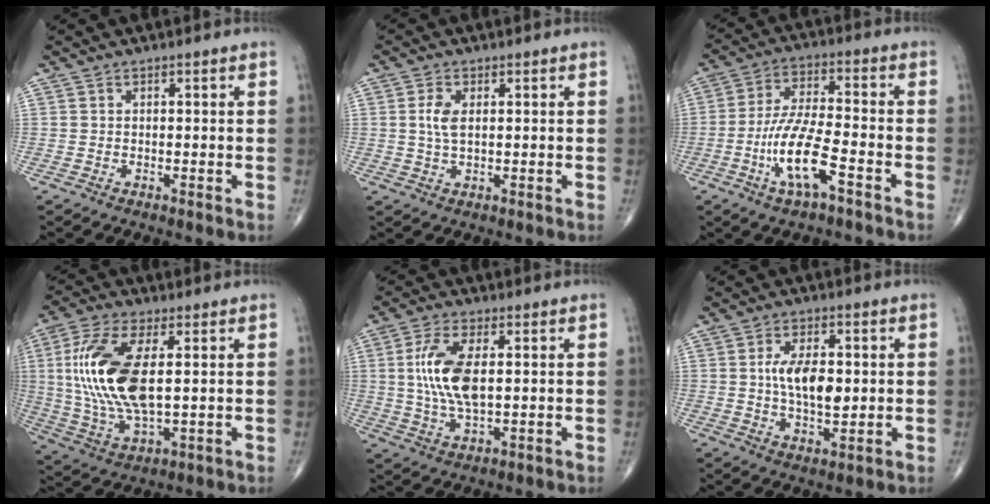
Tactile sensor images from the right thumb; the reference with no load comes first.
{"total": 3.9, "force": [0.7, 2.0, 3.3], "torque": [-0.074, -0.001, 0.014]}
{"total": 11.6, "force": [-5.0, 3.2, 10.0], "torque": [-0.206, 0.030, -0.094]}
{"total": 17.8, "force": [2.4, 7.7, 15.9], "torque": [-0.340, -0.009, 0.050]}
{"total": 11.1, "force": [1.4, 4.9, 9.8], "torque": [-0.208, -0.005, 0.030]}
{"total": 9.3, "force": [0.6, 4.6, 8.1], "torque": [-0.135, -0.008, 0.012]}